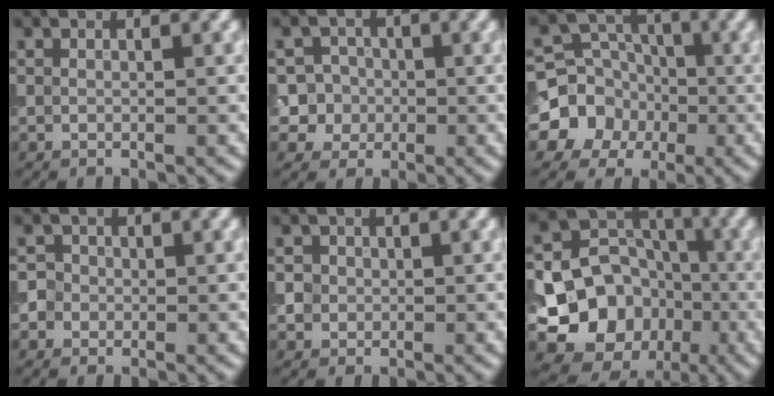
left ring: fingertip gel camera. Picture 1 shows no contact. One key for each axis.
{"total": 5.9, "fx": -0.4, "fy": 5.7, "fz": 1.5, "tx": -0.005, "ty": 0.028, "tz": -0.023}
{"total": 6.6, "fx": -1.8, "fy": 6.1, "fz": 1.9, "tx": -0.013, "ty": 0.006, "tz": -0.062}
{"total": 2.7, "fx": -0.1, "fy": 2.6, "fz": 0.7, "tx": 0.013, "ty": 0.017, "tz": -0.019}
{"total": 2.1, "fx": 0.4, "fy": 2.0, "fz": 0.6, "tx": 0.004, "ty": 0.004, "tz": 0.009}
{"total": 12.3, "fx": -3.2, "fy": 10.5, "fz": 5.5, "tx": -0.086, "ty": -0.012, "tz": -0.069}